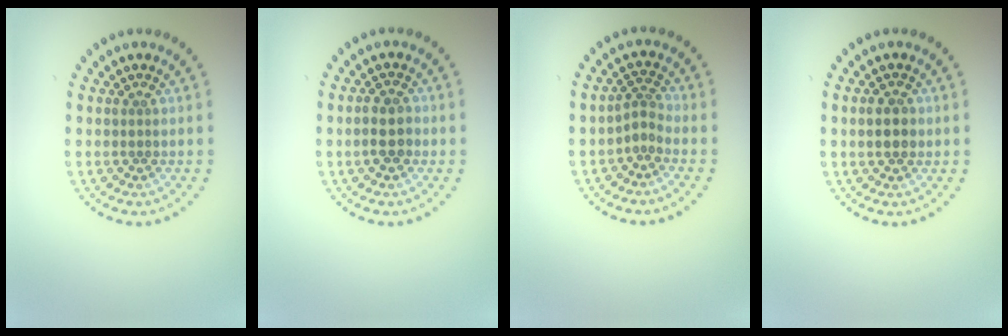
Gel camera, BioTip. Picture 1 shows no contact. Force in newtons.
{"total": 2.4, "press": 2.3, "slide": 0.7}
{"total": 1.8, "press": 1.2, "slide": 1.4}
{"total": 2.0, "press": 2.0, "slide": 0.1}